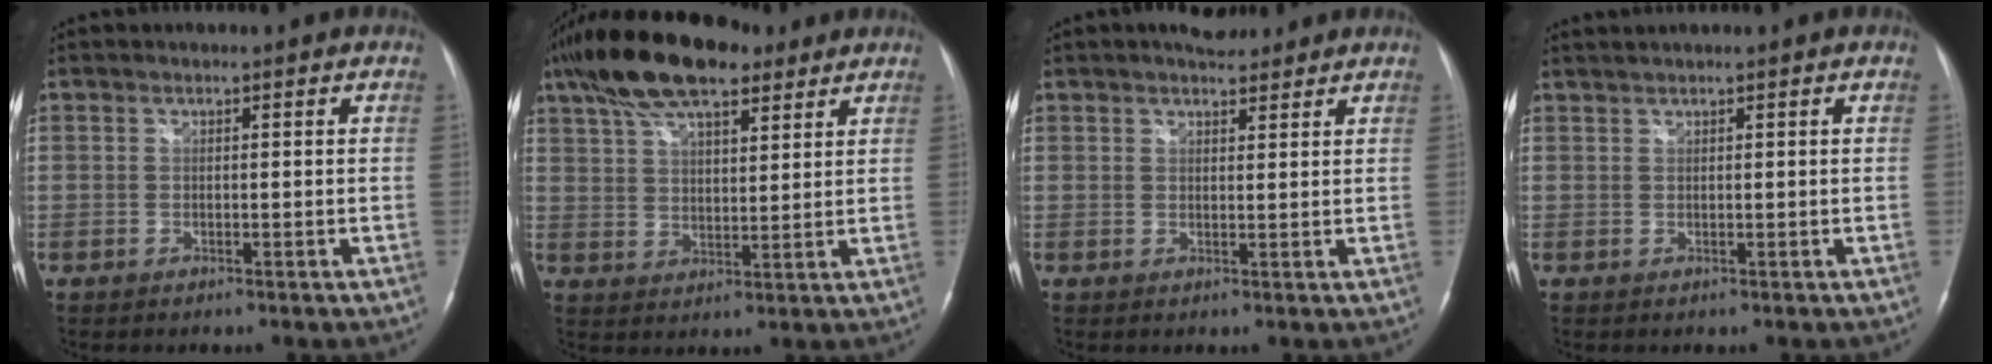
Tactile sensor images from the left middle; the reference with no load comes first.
{"total": 15.0, "force": [10.5, 5.2, 9.3], "torque": [-0.186, 0.035, 0.185]}
{"total": 4.5, "force": [3.8, 1.5, 1.9], "torque": [-0.033, 0.008, 0.058]}
{"total": 1.3, "force": [1.2, -0.2, 0.4], "torque": [-0.010, 0.010, 0.028]}